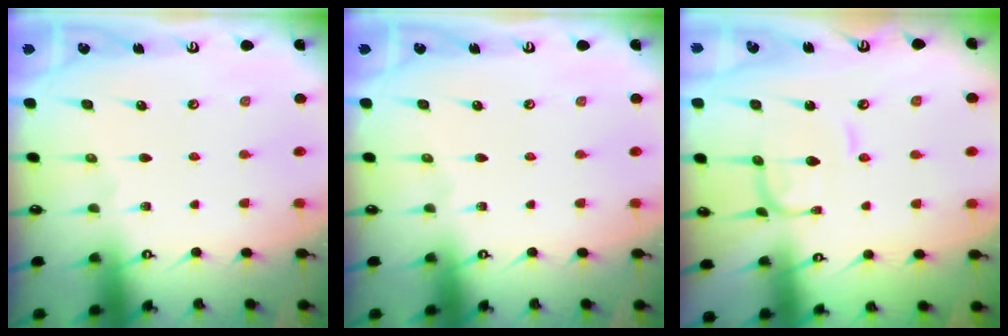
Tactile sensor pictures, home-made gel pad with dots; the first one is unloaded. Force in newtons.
{"total": 0.0}
{"total": 1.0, "press": 0.9, "slide": 0.2}